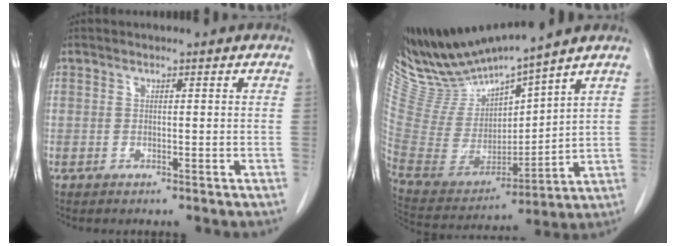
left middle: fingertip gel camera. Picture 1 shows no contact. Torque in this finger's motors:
{"motor_torque": [-0.15, -0.69, -0.12, 0.00]}